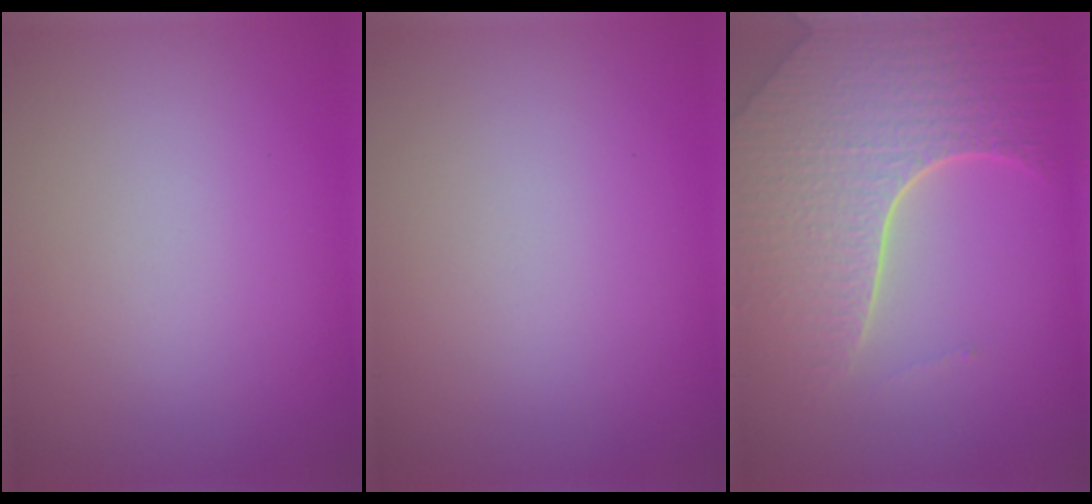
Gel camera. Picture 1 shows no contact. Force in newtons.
{"total": 0.0}
{"total": 8.4, "press": 5.8, "slide": 6.0}